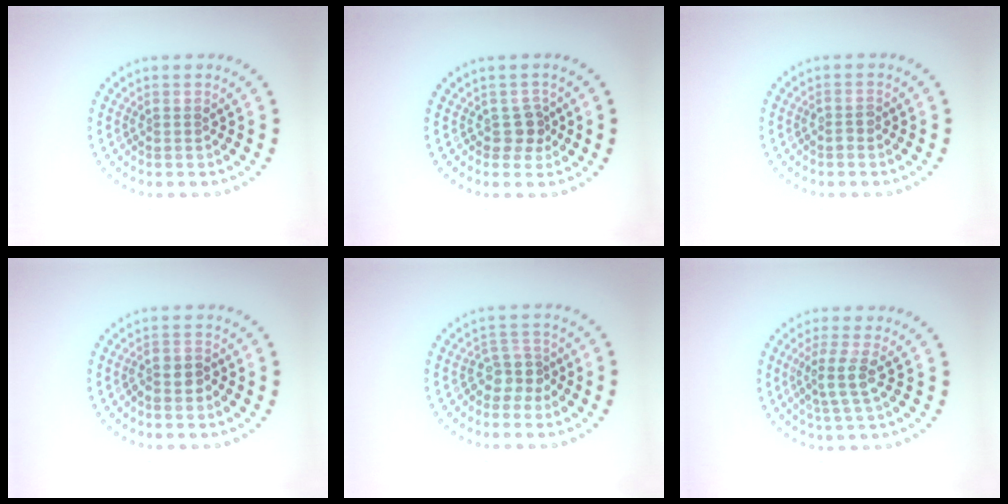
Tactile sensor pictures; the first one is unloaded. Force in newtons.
{"total": 1.7, "press": 1.4, "slide": 0.9}
{"total": 0.8, "press": 0.7, "slide": 0.4}
{"total": 2.1, "press": 1.8, "slide": 1.1}
{"total": 2.5, "press": 2.0, "slide": 1.4}
{"total": 3.0, "press": 2.3, "slide": 1.8}